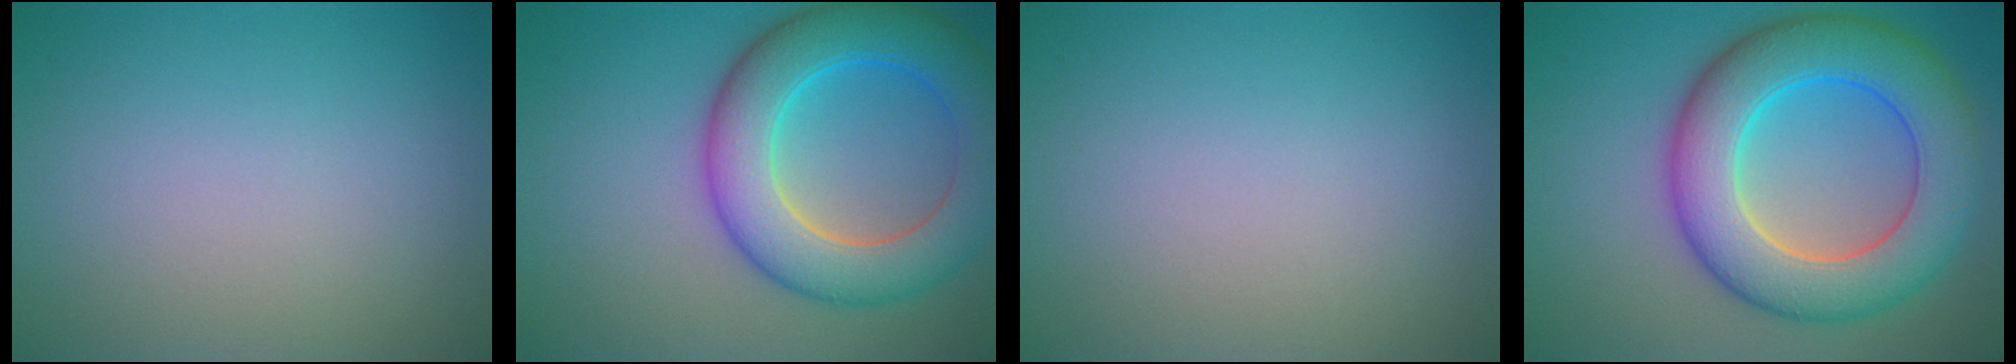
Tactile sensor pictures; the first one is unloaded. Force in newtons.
{"total": 8.8, "press": 8.8, "slide": 0.4}
{"total": 0.0}
{"total": 10.2, "press": 10.2, "slide": 0.1}